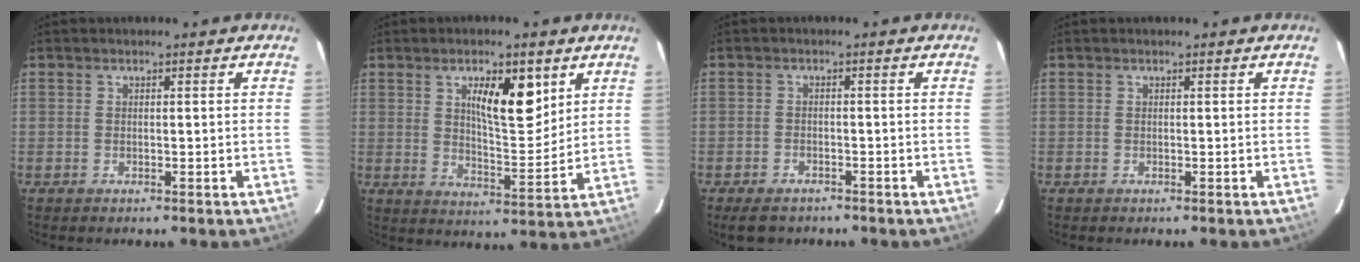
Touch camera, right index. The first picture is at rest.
{"total": 9.3, "force": [4.2, 2.9, 7.8], "torque": [-0.125, -0.002, 0.073]}
{"total": 4.2, "force": [-3.4, 2.1, 1.5], "torque": [-0.027, -0.003, -0.048]}
{"total": 0.0}